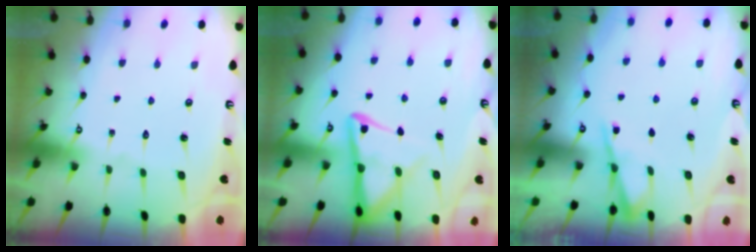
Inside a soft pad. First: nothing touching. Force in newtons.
{"total": 8.2, "press": 8.1, "slide": 1.0}
{"total": 2.3, "press": 2.2, "slide": 0.4}